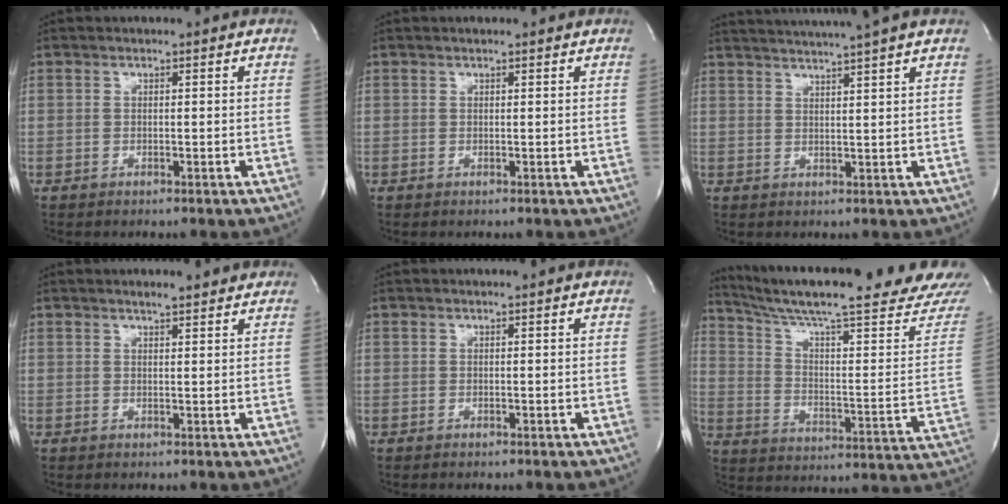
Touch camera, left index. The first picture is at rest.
{"total": 1.0, "force": [0.8, 0.1, 0.5], "torque": [-0.008, 0.010, 0.012]}
{"total": 10.2, "force": [8.9, -1.5, 4.6], "torque": [-0.079, 0.010, 0.118]}
{"total": 3.0, "force": [2.7, 0.5, 1.3], "torque": [-0.023, 0.009, 0.034]}
{"total": 0.0}
{"total": 26.0, "force": [22.7, -0.3, 12.8], "torque": [-0.200, -0.068, 0.313]}